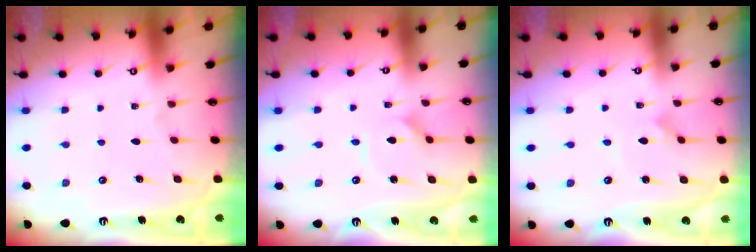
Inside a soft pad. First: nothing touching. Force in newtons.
{"total": 1.6, "press": 1.5, "slide": 0.2}
{"total": 2.5, "press": 2.5, "slide": 0.1}